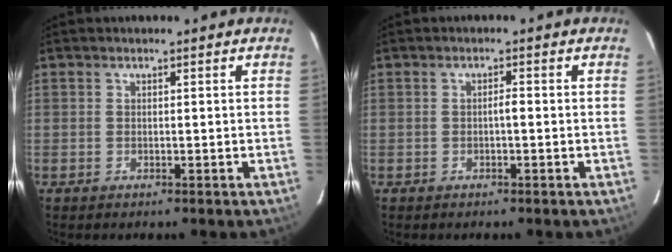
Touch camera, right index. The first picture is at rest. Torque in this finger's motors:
{"motor_torque": [0.24, 0.06, -0.01, 0.03]}